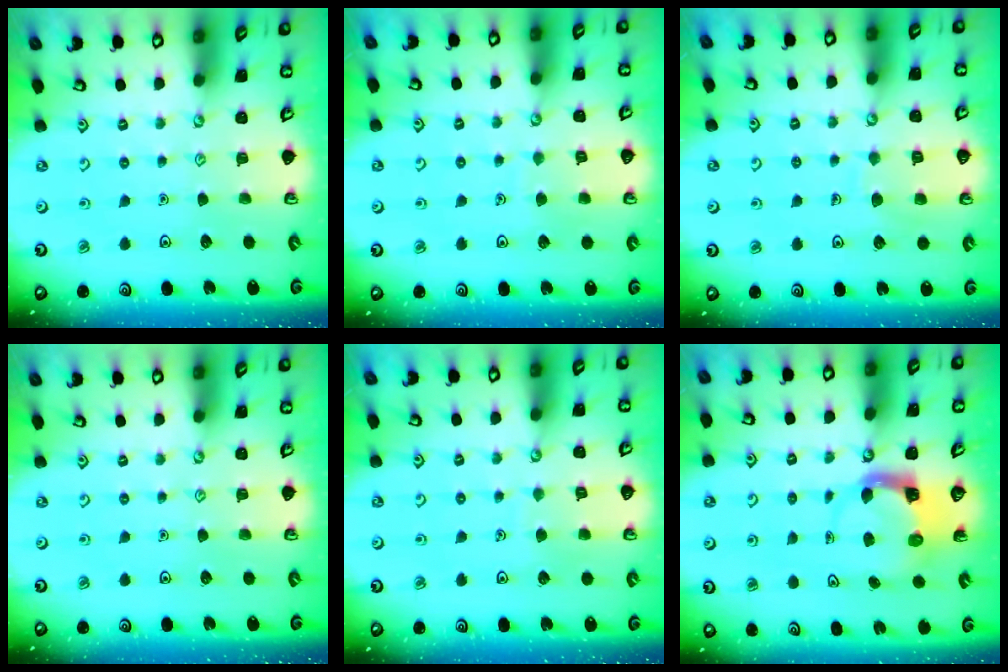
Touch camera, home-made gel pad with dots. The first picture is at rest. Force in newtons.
{"total": 4.7, "press": 4.6, "slide": 0.4}
{"total": 6.7, "press": 6.6, "slide": 0.7}
{"total": 0.0}
{"total": 4.7, "press": 4.6, "slide": 0.4}
{"total": 3.7, "press": 3.6, "slide": 0.6}